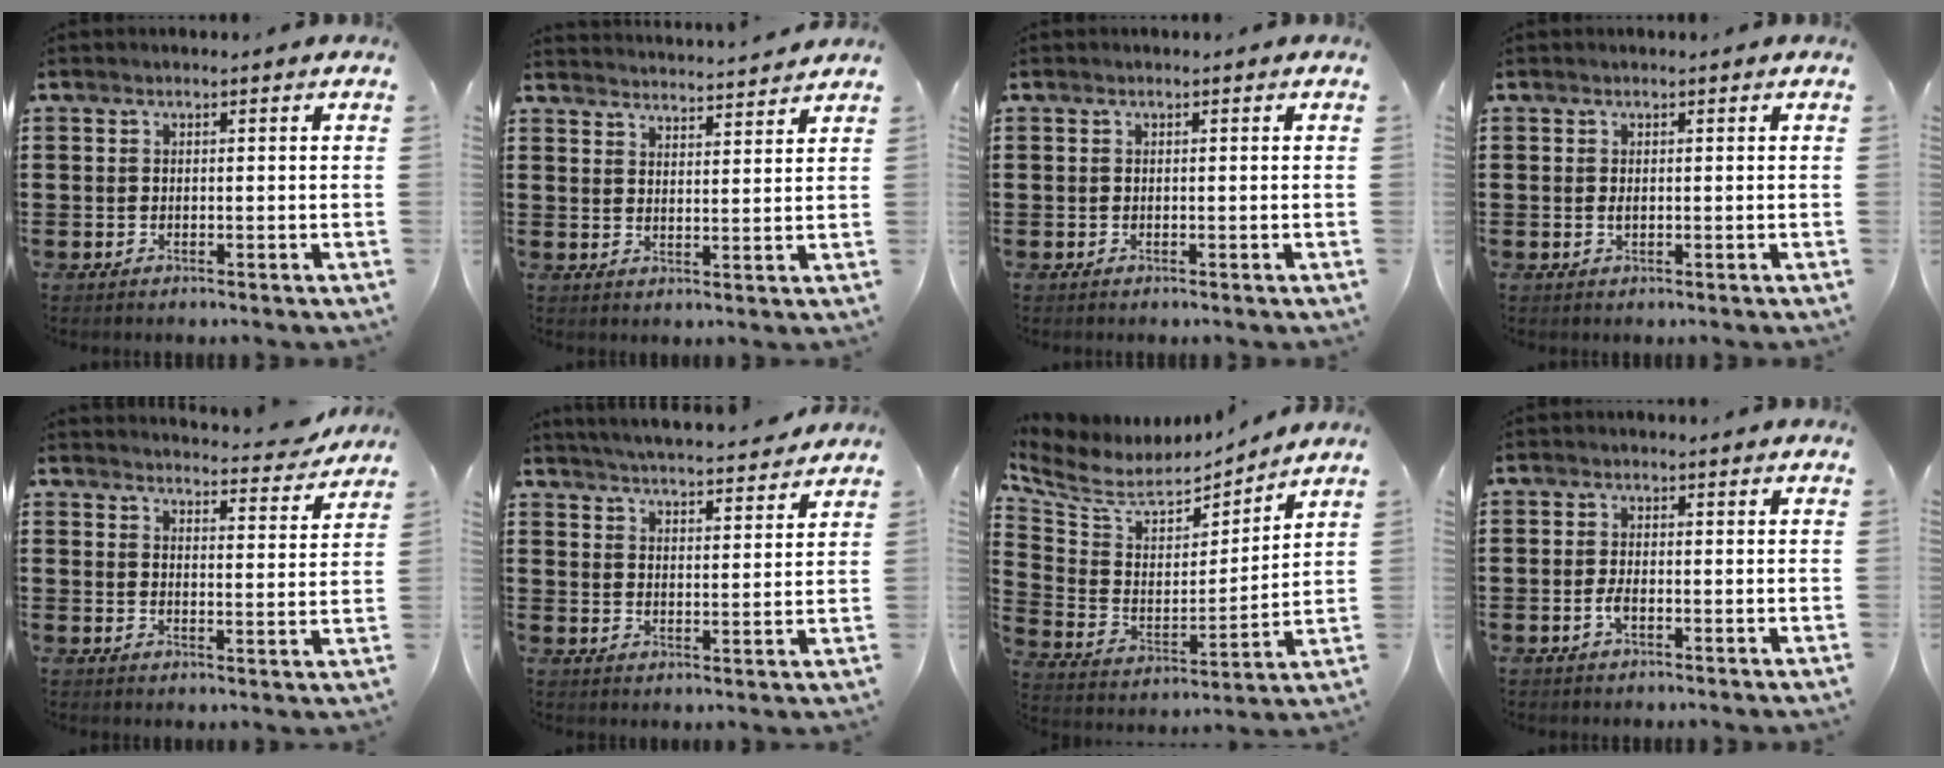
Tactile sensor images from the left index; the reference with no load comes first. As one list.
[{"total": 3.4, "force": [3.3, -0.6, -0.2], "torque": [-0.007, -0.024, 0.057]}, {"total": 0.0}, {"total": 0.7, "force": [0.1, 0.3, 0.7], "torque": [-0.015, 0.000, 0.002]}, {"total": 4.2, "force": [4.1, -0.2, 0.4], "torque": [-0.018, -0.030, 0.070]}, {"total": 4.7, "force": [4.7, -0.5, 0.5], "torque": [-0.030, -0.032, 0.081]}, {"total": 7.6, "force": [6.5, 2.9, 2.6], "torque": [-0.088, -0.046, 0.113]}, {"total": 2.0, "force": [-0.6, 0.7, 1.7], "torque": [-0.049, -0.005, -0.016]}]